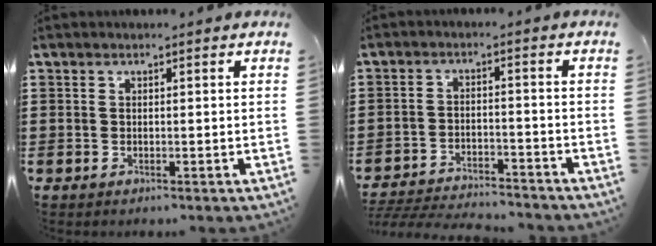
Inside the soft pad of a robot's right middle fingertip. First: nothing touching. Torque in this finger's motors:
{"motor_torque": [0.28, 0.00, 0.12, 0.10]}